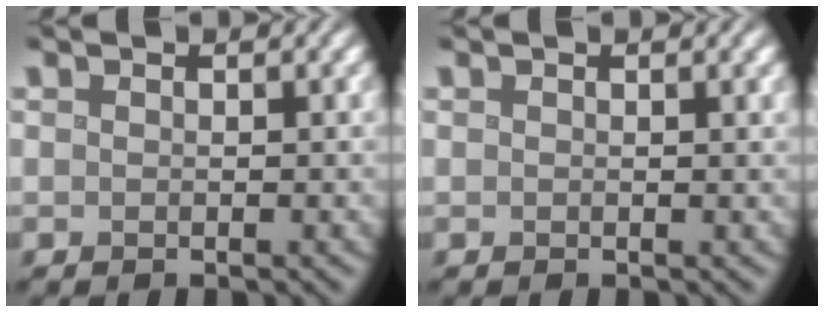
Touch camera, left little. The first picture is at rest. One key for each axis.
{"total": 0.7, "fx": 0.4, "fy": 0.0, "fz": 0.5, "tx": -0.003, "ty": 0.006, "tz": 0.006}